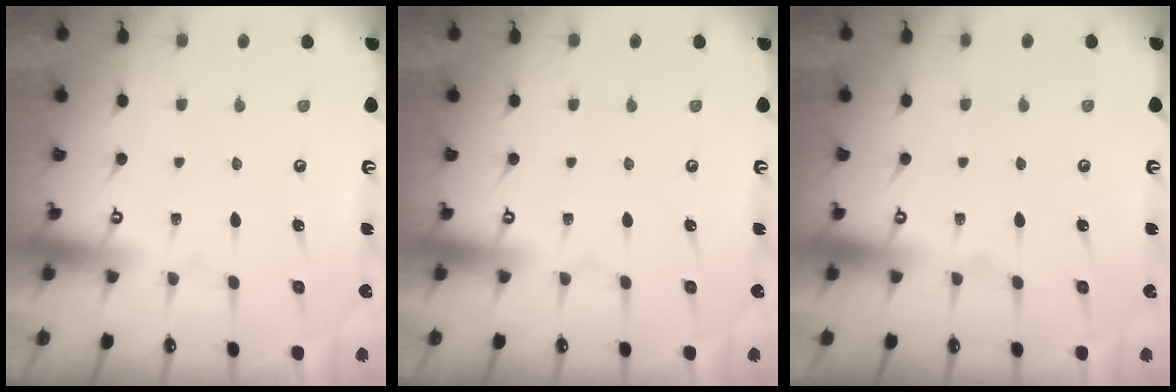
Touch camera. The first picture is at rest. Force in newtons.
{"total": 0.0}
{"total": 0.0}